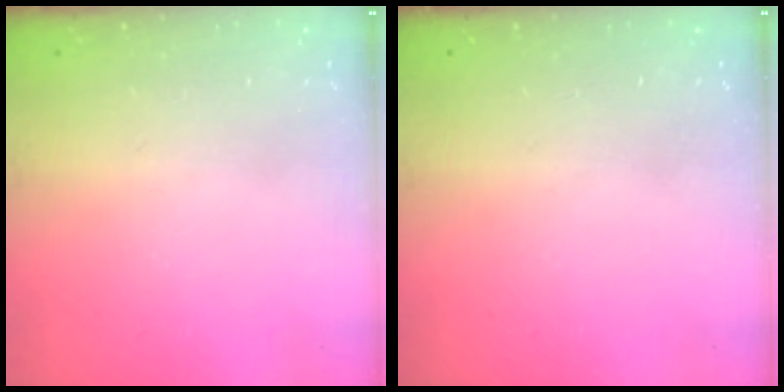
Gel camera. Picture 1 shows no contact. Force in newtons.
{"total": 0.0}